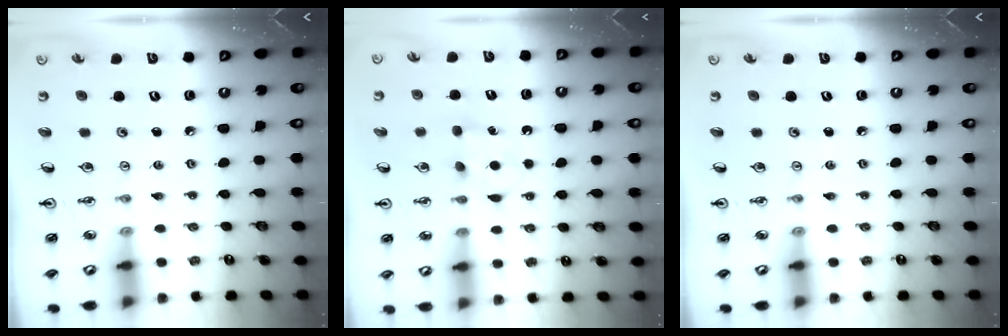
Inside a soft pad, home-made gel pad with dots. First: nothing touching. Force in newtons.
{"total": 6.2, "press": 6.1, "slide": 0.9}
{"total": 0.0}